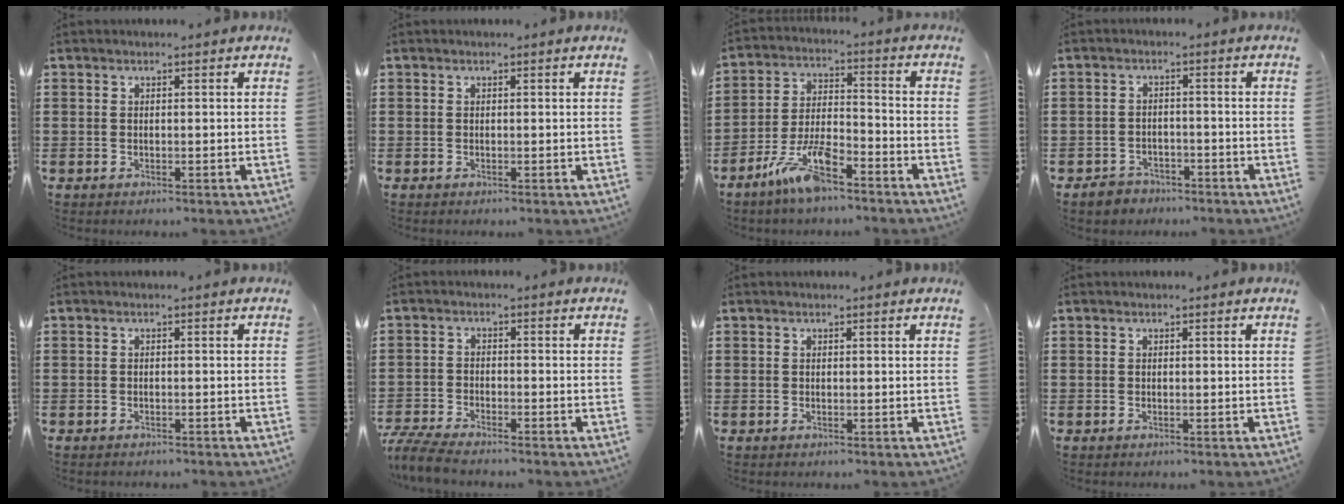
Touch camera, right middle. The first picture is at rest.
{"total": 0.0}
{"total": 8.7, "force": [-6.3, 2.2, 5.7], "torque": [-0.129, 0.001, -0.120]}
{"total": 2.6, "force": [-2.4, 0.9, -0.1], "torque": [-0.007, 0.004, -0.052]}
{"total": 0.6, "force": [-0.6, 0.1, 0.0], "torque": [-0.002, -0.001, -0.013]}
{"total": 4.3, "force": [-4.1, 0.2, 1.3], "torque": [-0.049, -0.013, -0.089]}
{"total": 0.0}
{"total": 0.0}